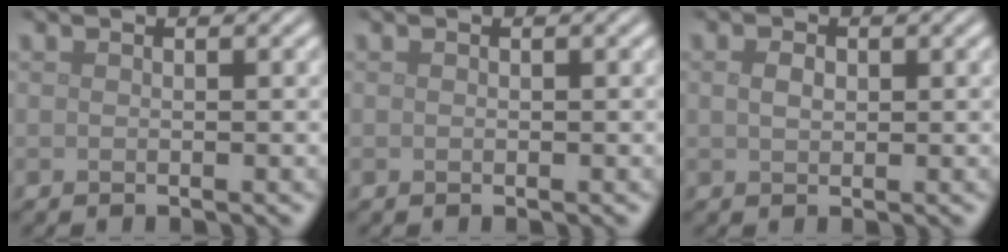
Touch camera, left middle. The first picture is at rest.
{"total": 0.0}
{"total": 1.4, "force": [0.2, 1.0, 1.0], "torque": [-0.021, 0.001, 0.005]}